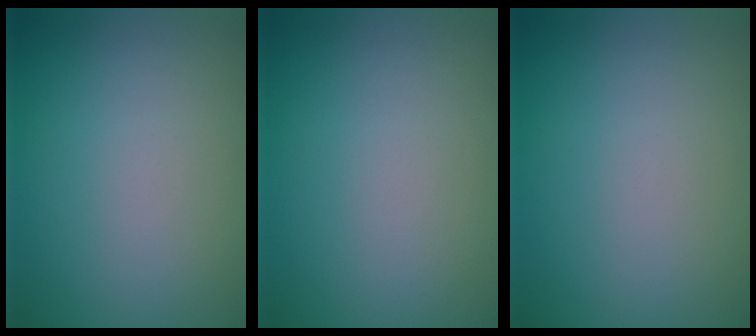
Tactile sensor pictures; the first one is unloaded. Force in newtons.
{"total": 0.0}
{"total": 0.0}